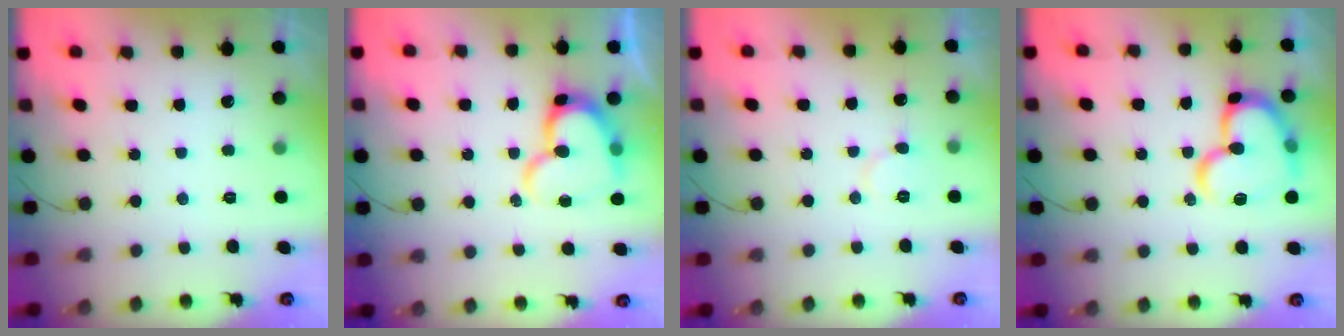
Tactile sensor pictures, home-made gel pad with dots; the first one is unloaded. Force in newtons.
{"total": 14.4, "press": 14.3, "slide": 1.3}
{"total": 5.7, "press": 5.6, "slide": 0.6}
{"total": 18.3, "press": 18.2, "slide": 2.0}